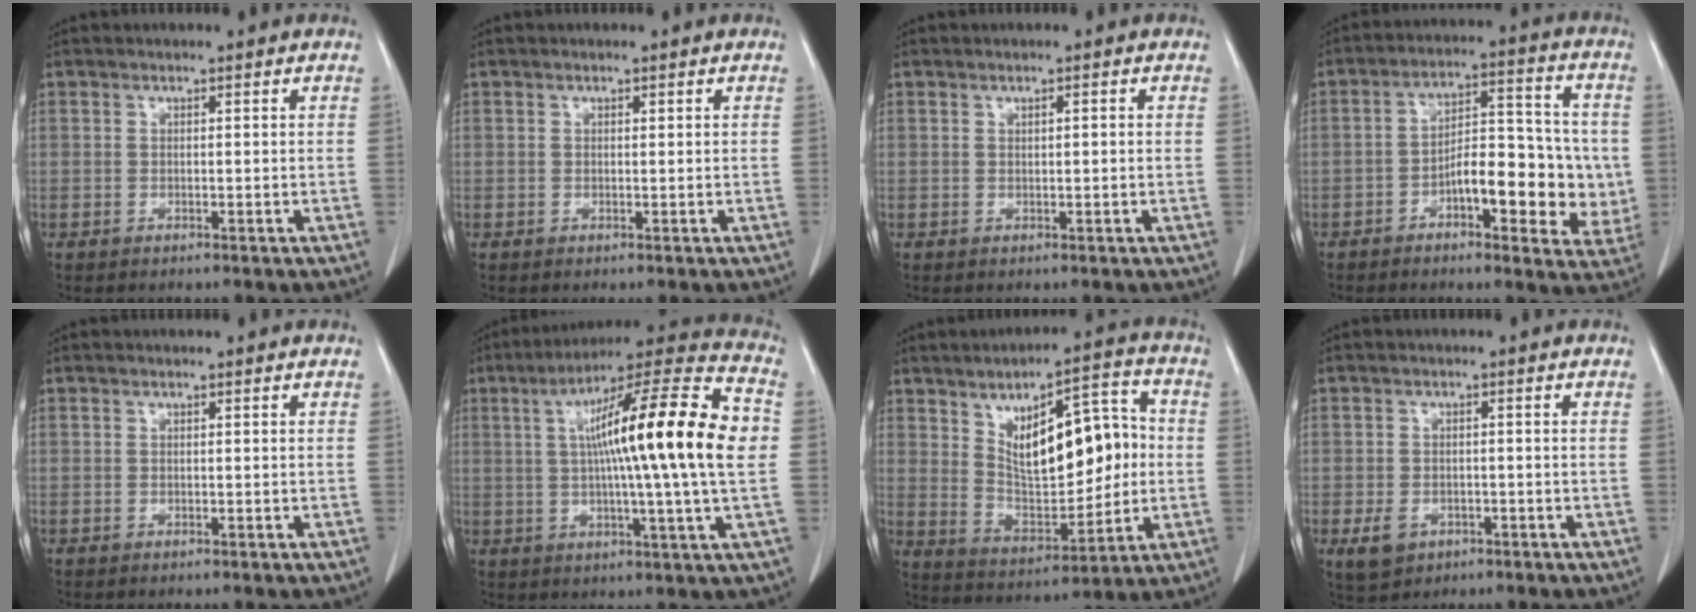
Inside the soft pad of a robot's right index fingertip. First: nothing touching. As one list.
[{"total": 0.0}, {"total": 0.8, "force": [0.2, 0.1, 0.8], "torque": [-0.018, 0.001, 0.004]}, {"total": 13.0, "force": [-3.1, 5.3, 11.5], "torque": [-0.154, 0.027, -0.043]}, {"total": 0.0}, {"total": 21.8, "force": [2.2, 0.1, 21.7], "torque": [-0.328, 0.021, 0.018]}, {"total": 15.4, "force": [2.5, 6.3, 13.9], "torque": [-0.214, 0.025, 0.052]}, {"total": 3.9, "force": [-1.8, 3.0, 1.8], "torque": [-0.033, 0.000, -0.017]}]